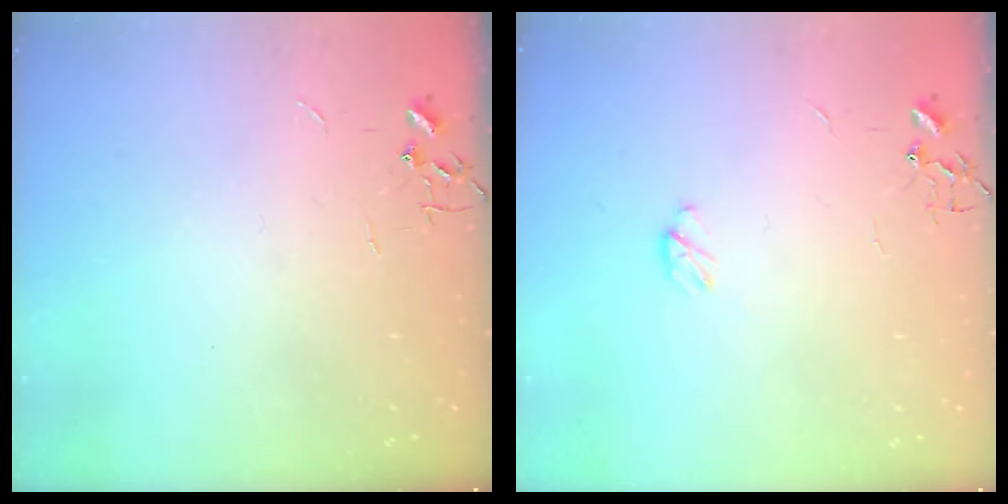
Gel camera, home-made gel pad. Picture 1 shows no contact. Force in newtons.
{"total": 4.5, "press": 4.5, "slide": 0.6}